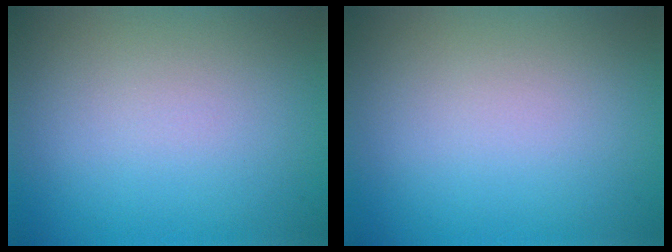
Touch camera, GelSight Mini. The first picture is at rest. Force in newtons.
{"total": 0.0}